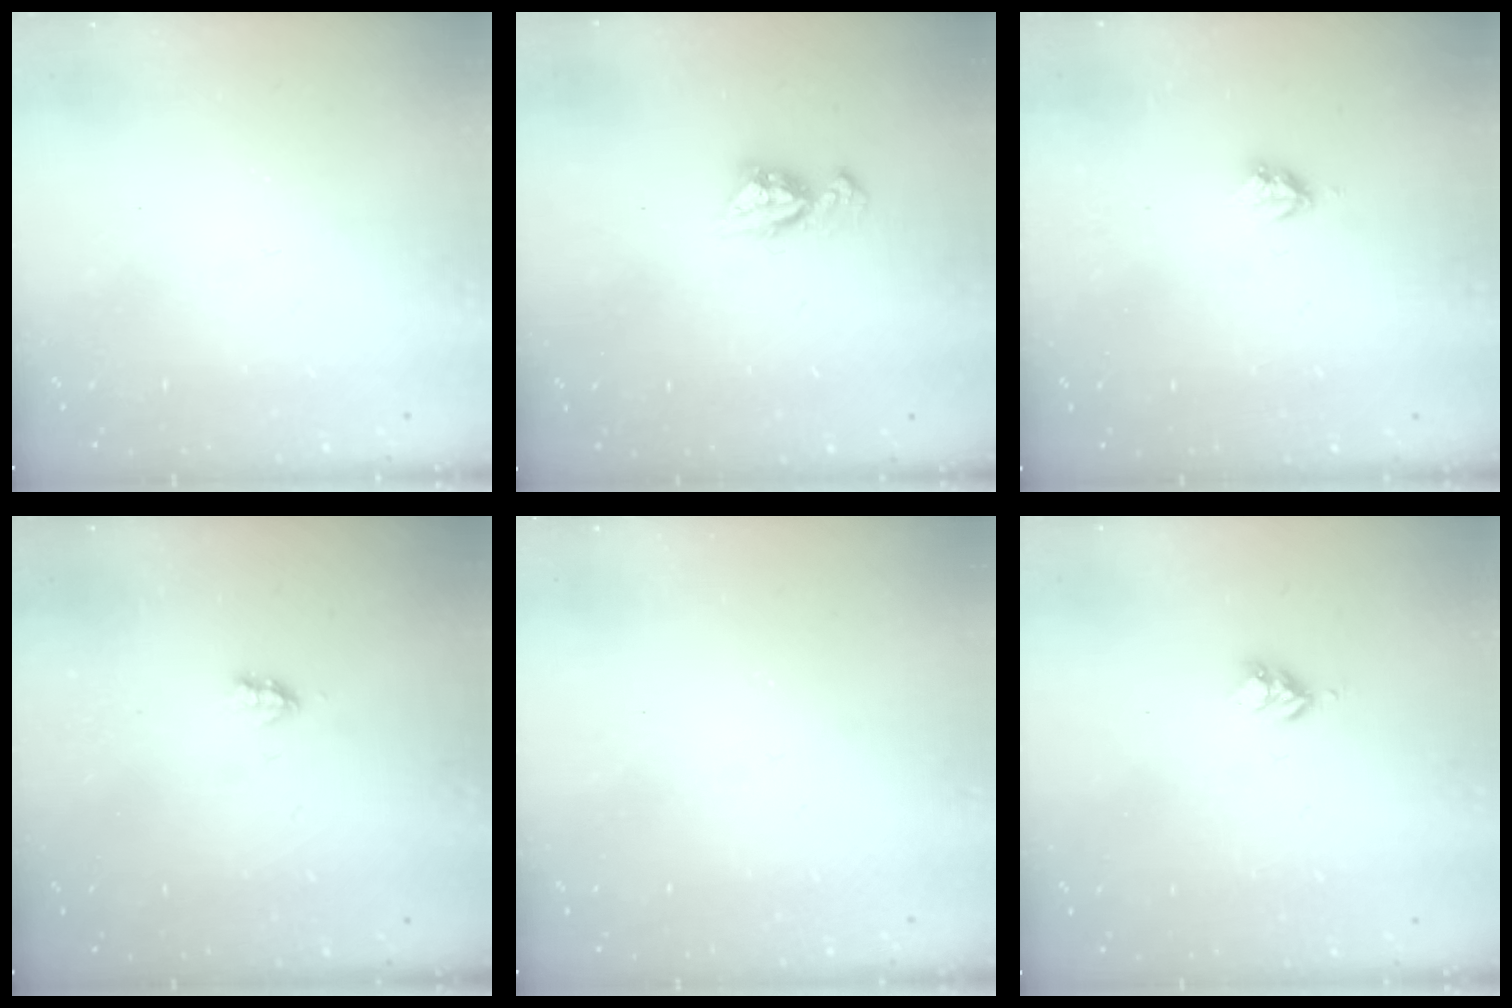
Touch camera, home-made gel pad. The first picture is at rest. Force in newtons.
{"total": 7.5, "press": 7.4, "slide": 0.8}
{"total": 3.0, "press": 3.0, "slide": 0.3}
{"total": 1.9, "press": 1.8, "slide": 0.4}
{"total": 0.0}
{"total": 3.0, "press": 2.9, "slide": 0.4}